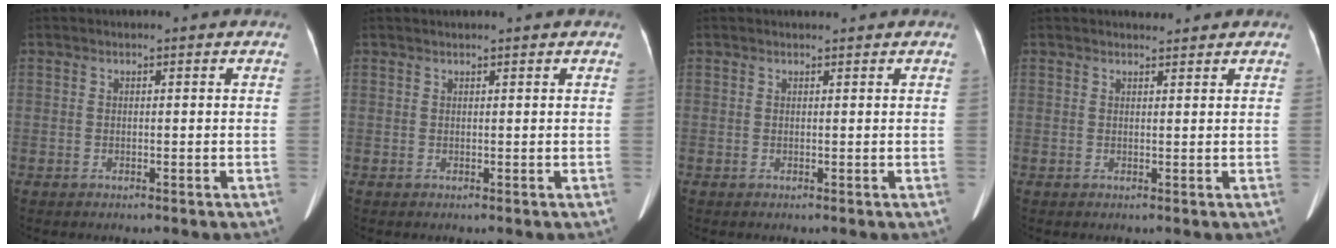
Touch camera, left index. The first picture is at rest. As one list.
[{"total": 1.5, "force": [1.4, -0.1, 0.6], "torque": [-0.008, 0.021, 0.025]}, {"total": 0.6, "force": [0.6, 0.0, 0.1], "torque": [-0.008, 0.002, 0.011]}, {"total": 1.4, "force": [1.4, 0.3, 0.1], "torque": [-0.008, 0.003, 0.025]}]